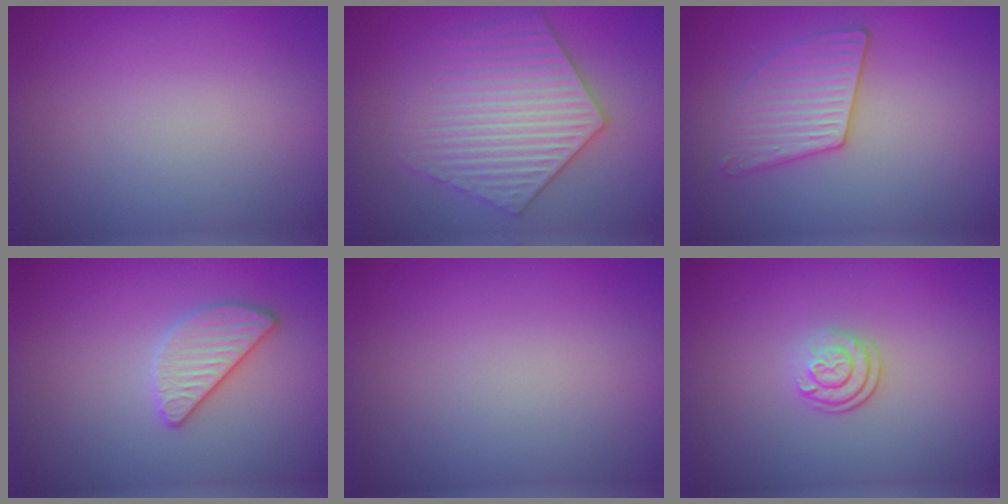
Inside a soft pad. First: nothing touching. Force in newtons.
{"total": 6.1, "press": 6.1, "slide": 0.9}
{"total": 3.0, "press": 2.9, "slide": 0.7}
{"total": 2.6, "press": 2.6, "slide": 0.4}
{"total": 0.0}
{"total": 2.4, "press": 1.7, "slide": 1.7}